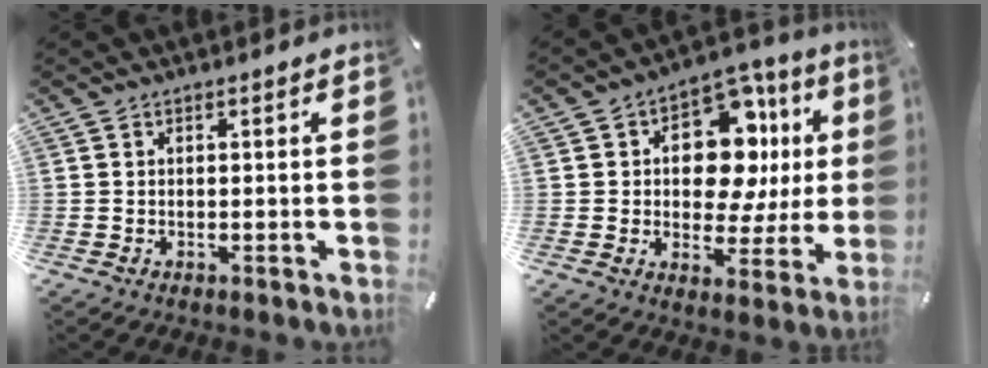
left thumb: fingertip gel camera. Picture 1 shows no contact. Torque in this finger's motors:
{"motor_torque": [1.60, 1.53, 1.32, -0.21, 0.19]}